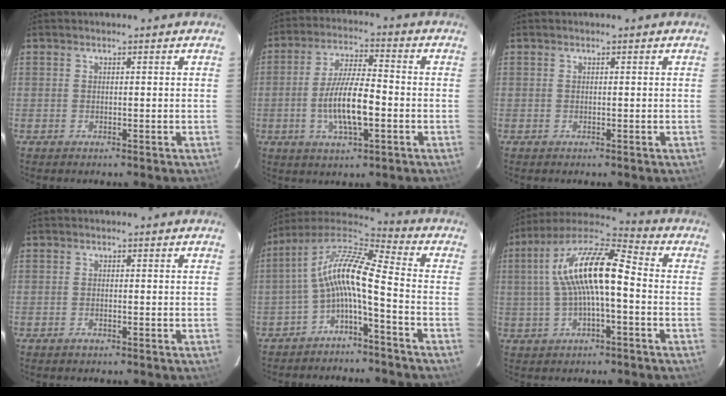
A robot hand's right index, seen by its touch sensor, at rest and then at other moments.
{"total": 10.8, "force": [-2.6, 2.9, 10.1], "torque": [-0.199, 0.000, -0.047]}
{"total": 0.0}
{"total": 1.1, "force": [-0.7, 0.4, 0.8], "torque": [-0.016, 0.001, -0.012]}
{"total": 11.7, "force": [-2.9, 2.1, 11.1], "torque": [-0.221, 0.020, -0.063]}
{"total": 14.8, "force": [0.0, 4.3, 14.2], "torque": [-0.265, 0.026, -0.005]}